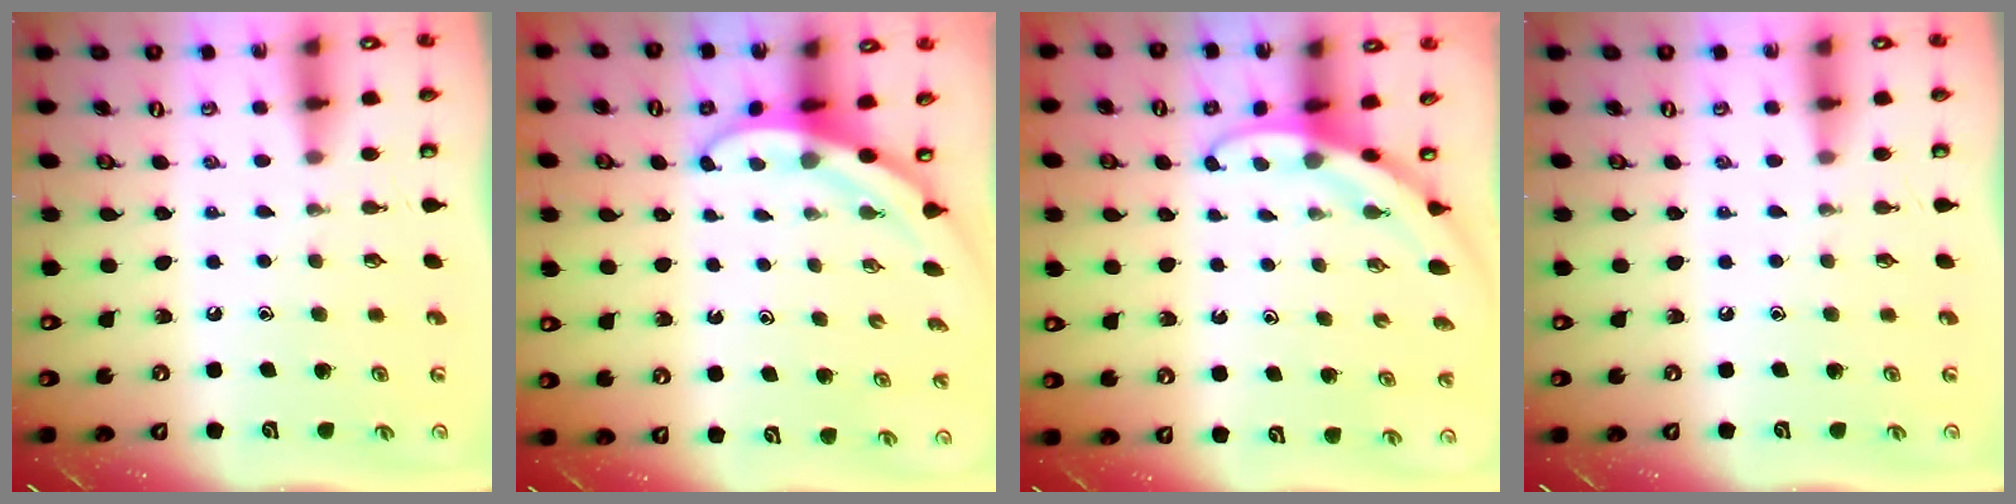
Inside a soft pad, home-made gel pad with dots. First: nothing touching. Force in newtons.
{"total": 3.4, "press": 3.4, "slide": 0.1}
{"total": 2.8, "press": 2.8, "slide": 0.0}
{"total": 0.0}